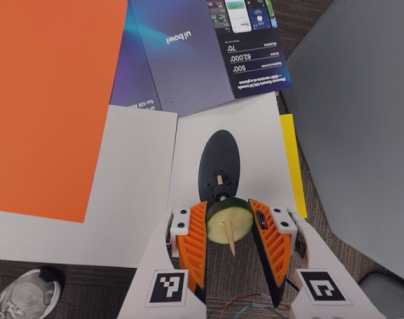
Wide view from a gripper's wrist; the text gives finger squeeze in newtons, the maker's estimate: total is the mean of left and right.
{"total": 10.5, "left": 11.4, "right": 9.5}